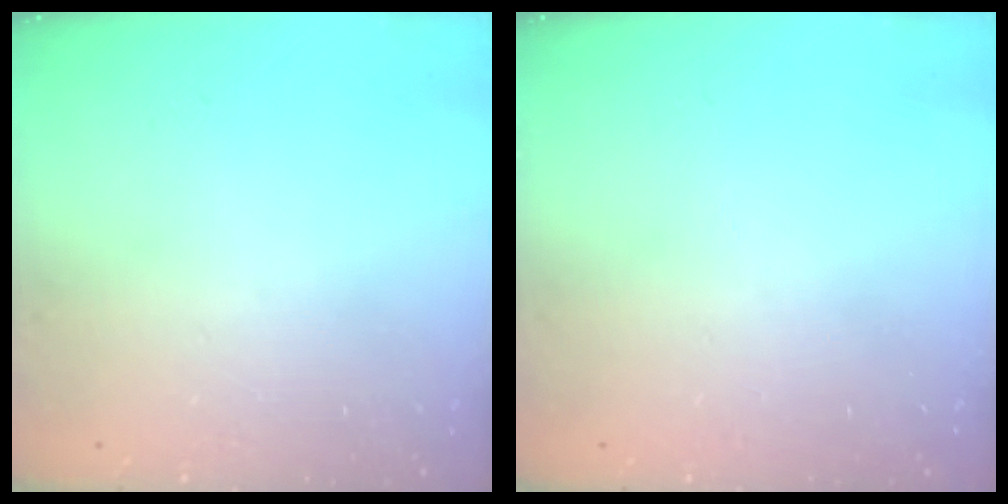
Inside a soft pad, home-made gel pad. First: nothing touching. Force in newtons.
{"total": 0.0}